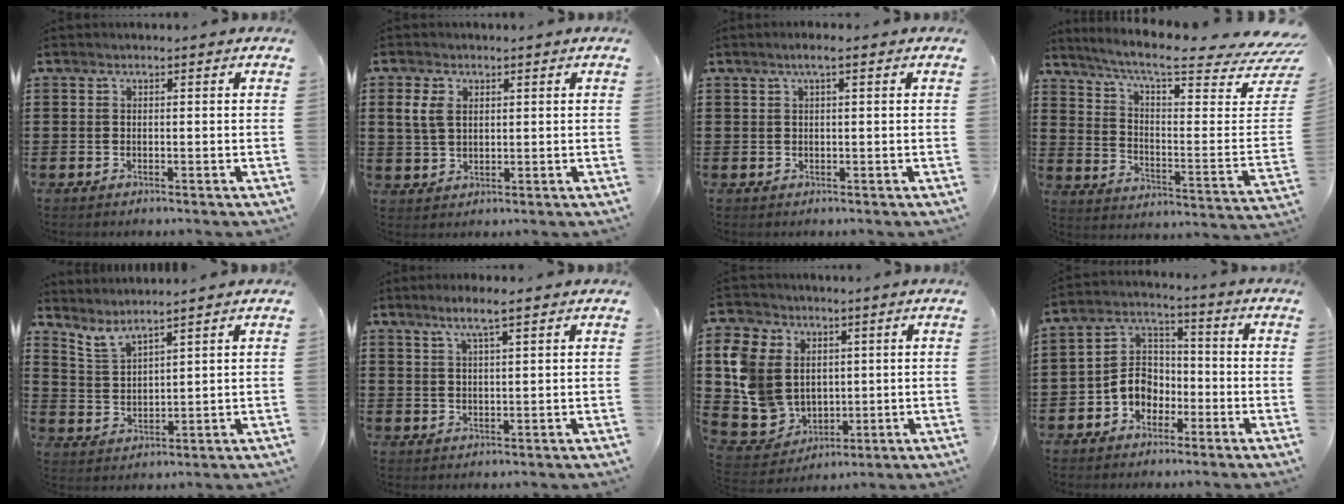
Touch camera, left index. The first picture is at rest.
{"total": 3.9, "force": [1.4, 2.7, 2.5], "torque": [-0.065, 0.009, 0.022]}
{"total": 1.7, "force": [0.7, 0.1, 1.5], "torque": [-0.029, 0.002, 0.012]}
{"total": 8.5, "force": [7.1, 0.1, 4.6], "torque": [-0.105, -0.064, 0.114]}
{"total": 4.2, "force": [3.9, 0.4, 1.7], "torque": [-0.046, -0.017, 0.069]}
{"total": 3.6, "force": [2.3, 0.3, 2.8], "torque": [-0.058, 0.005, 0.039]}
{"total": 10.6, "force": [2.2, 9.2, 4.7], "torque": [-0.157, 0.009, 0.048]}
{"total": 5.8, "force": [-2.5, 4.2, 3.2], "torque": [-0.082, 0.011, -0.055]}